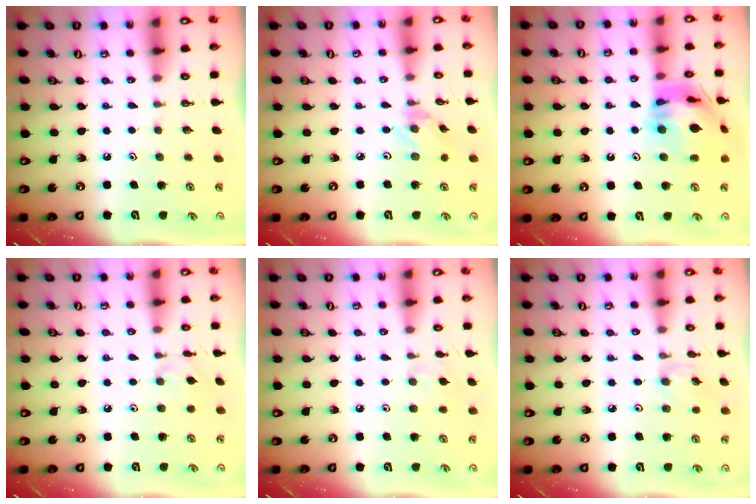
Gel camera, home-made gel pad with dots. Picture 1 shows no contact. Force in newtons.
{"total": 1.3, "press": 1.3, "slide": 0.1}
{"total": 16.0, "press": 15.9, "slide": 1.8}
{"total": 2.1, "press": 2.1, "slide": 0.4}
{"total": 2.8, "press": 2.8, "slide": 0.5}
{"total": 2.5, "press": 2.5, "slide": 0.3}